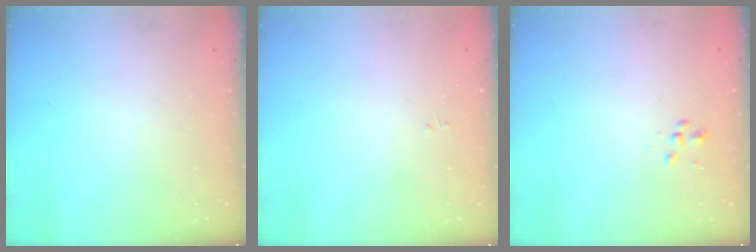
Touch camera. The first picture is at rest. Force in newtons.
{"total": 0.0}
{"total": 1.6, "press": 1.5, "slide": 0.4}